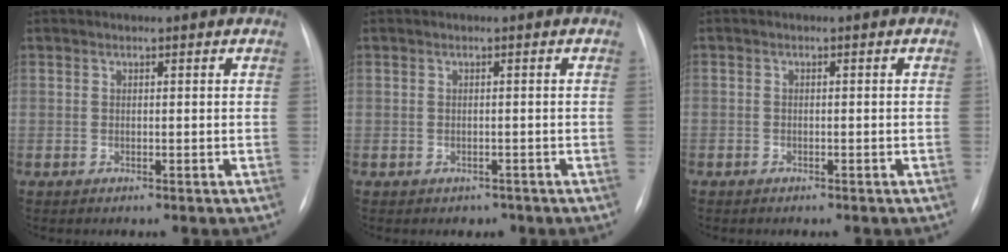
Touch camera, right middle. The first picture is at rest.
{"total": 1.5, "force": [-0.9, 1.1, 0.1], "torque": [0.000, 0.003, -0.007]}
{"total": 0.7, "force": [-0.5, 0.4, 0.1], "torque": [0.002, 0.003, -0.008]}